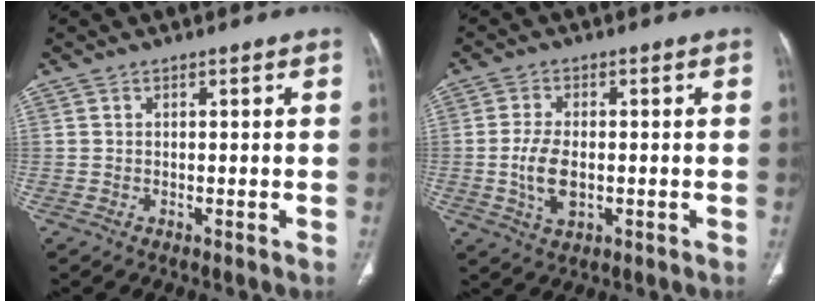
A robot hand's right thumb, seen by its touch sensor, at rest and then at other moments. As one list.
[{"total": 6.6, "force": [-0.9, 3.7, 5.4], "torque": [-0.107, -0.003, -0.013]}]